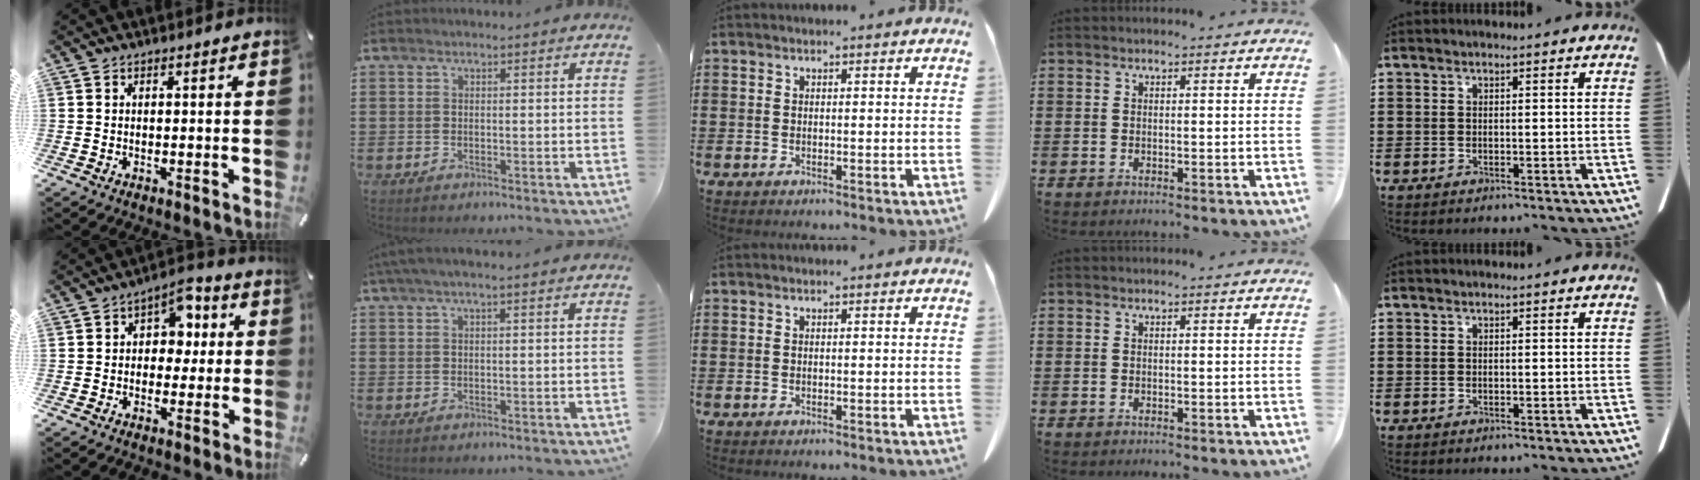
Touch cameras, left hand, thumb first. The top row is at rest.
{"thumb": {"total": 6.5, "force": [0.7, 5.2, 3.8], "torque": [-0.048, 0.000, 0.006]}, "index": {"total": 2.1, "force": [1.2, 0.2, 1.7], "torque": [-0.034, 0.001, 0.021]}}